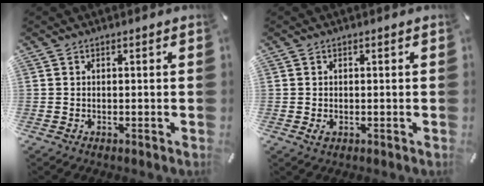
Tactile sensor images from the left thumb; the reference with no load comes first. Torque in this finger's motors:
{"motor_torque": [0.33, 0.71, -0.02, 0.00, -0.01]}